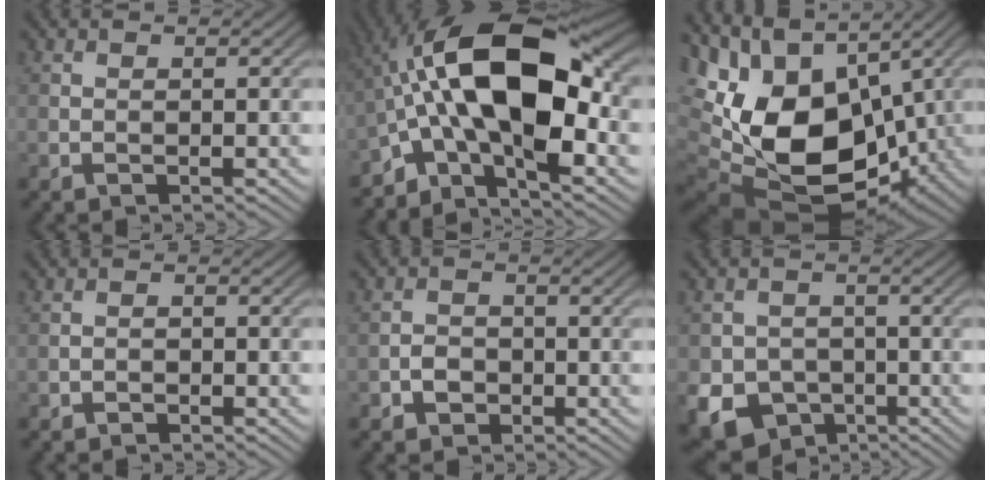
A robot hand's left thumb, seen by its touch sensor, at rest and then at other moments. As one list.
[{"total": 15.7, "force": [-1.5, 7.3, 13.8], "torque": [-0.241, 0.026, -0.047]}, {"total": 19.7, "force": [0.1, 12.2, 15.5], "torque": [-0.297, -0.007, 0.019]}, {"total": 1.1, "force": [-0.9, 0.4, 0.4], "torque": [-0.004, 0.002, -0.019]}, {"total": 2.5, "force": [-1.3, 1.9, 1.0], "torque": [-0.015, 0.003, -0.029]}, {"total": 10.0, "force": [-4.6, 8.4, 3.2], "torque": [-0.070, -0.042, -0.097]}]